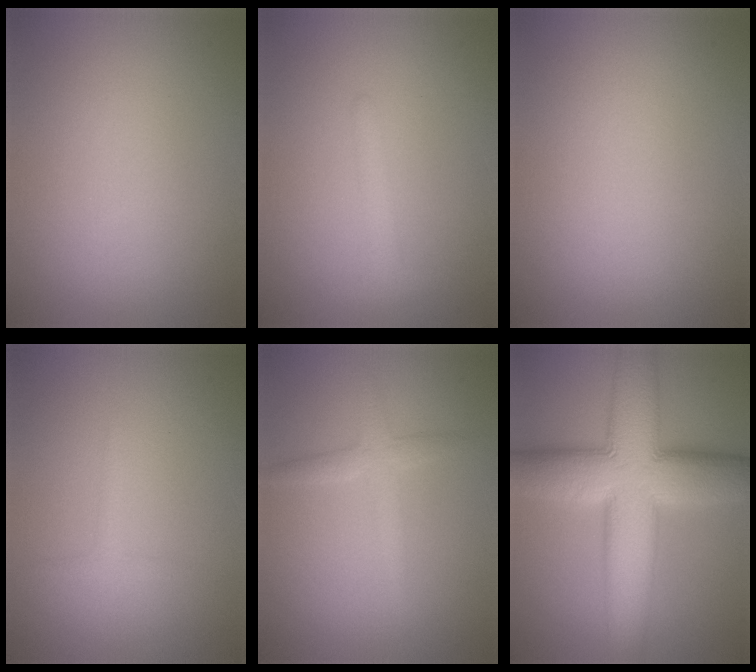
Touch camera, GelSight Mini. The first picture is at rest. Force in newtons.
{"total": 1.7, "press": 1.7, "slide": 0.1}
{"total": 0.0}
{"total": 1.3, "press": 1.3, "slide": 0.0}
{"total": 2.1, "press": 2.1, "slide": 0.1}
{"total": 13.0, "press": 12.9, "slide": 0.7}